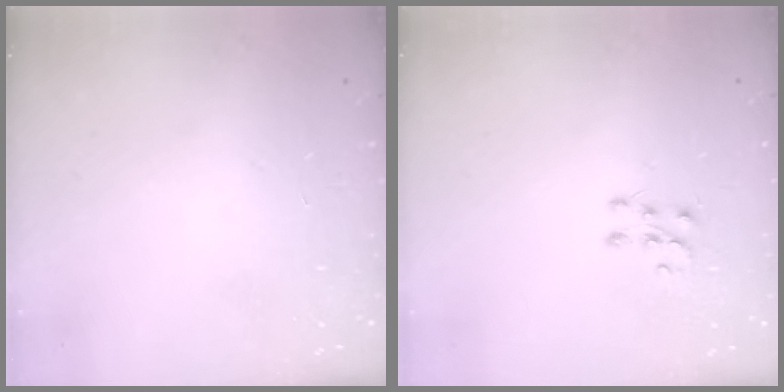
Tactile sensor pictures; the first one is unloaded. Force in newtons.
{"total": 6.0, "press": 5.9, "slide": 0.4}